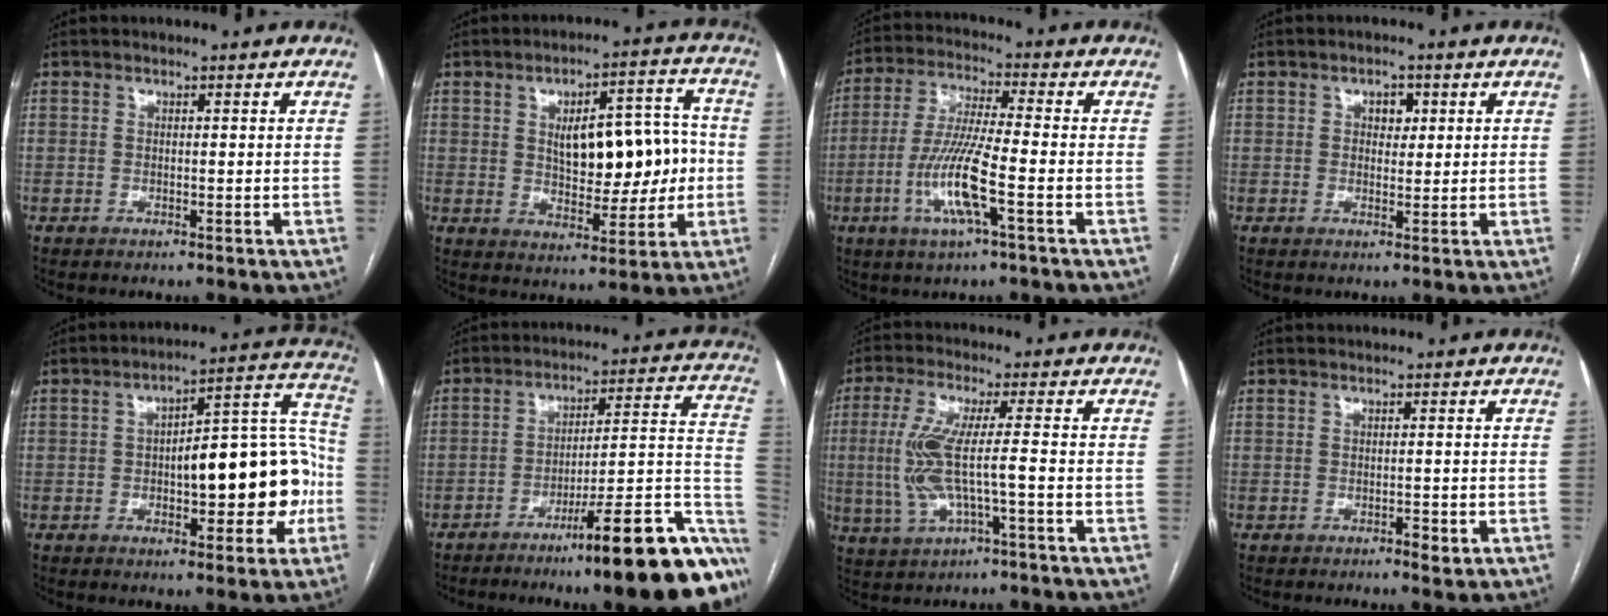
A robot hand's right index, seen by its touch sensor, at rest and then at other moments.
{"total": 13.2, "force": [0.6, 5.7, 11.9], "torque": [-0.167, 0.026, 0.020]}
{"total": 10.9, "force": [-3.6, 0.5, 10.3], "torque": [-0.211, -0.009, -0.072]}
{"total": 2.4, "force": [0.8, 1.6, 1.6], "torque": [-0.019, 0.006, 0.012]}
{"total": 17.2, "force": [-2.9, 5.9, 15.9], "torque": [-0.204, 0.047, -0.033]}
{"total": 22.0, "force": [-13.3, 2.8, 17.2], "torque": [-0.125, 0.047, -0.195]}
{"total": 9.0, "force": [-1.2, 1.0, 8.9], "torque": [-0.195, 0.001, -0.023]}
{"total": 1.1, "force": [-0.3, 0.5, 0.9], "torque": [-0.014, 0.001, -0.002]}